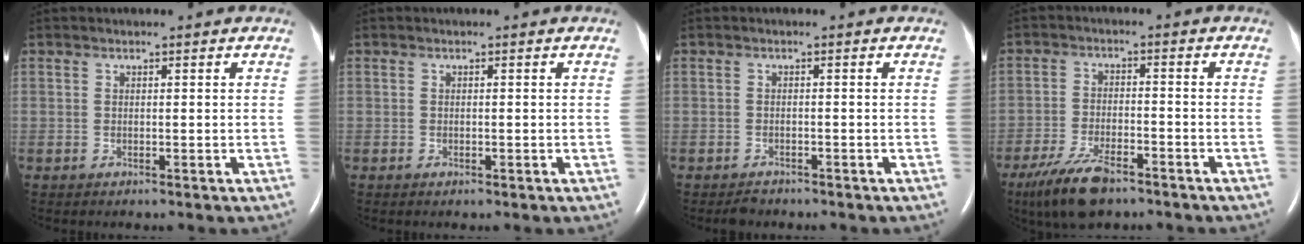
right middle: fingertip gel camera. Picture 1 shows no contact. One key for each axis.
{"total": 0.6, "fx": -0.3, "fy": 0.3, "fz": 0.4, "tx": -0.008, "ty": 0.000, "tz": -0.003}
{"total": 1.5, "fx": -1.4, "fy": 0.7, "fz": 0.3, "tx": -0.014, "ty": -0.003, "tz": -0.020}
{"total": 8.7, "fx": -6.2, "fy": 2.7, "fz": 5.5, "tx": -0.114, "ty": -0.015, "tz": -0.109}